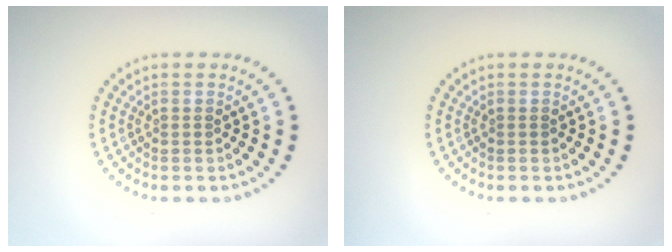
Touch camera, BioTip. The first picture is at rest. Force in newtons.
{"total": 0.0}